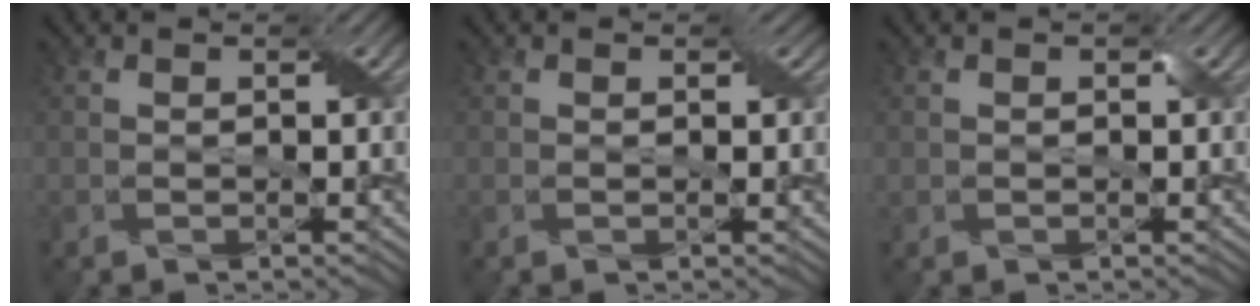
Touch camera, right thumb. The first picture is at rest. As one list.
[{"total": 0.9, "force": [0.4, 0.6, 0.5], "torque": [-0.005, -0.001, 0.004]}, {"total": 0.8, "force": [0.2, 0.7, 0.1], "torque": [-0.009, -0.002, 0.006]}]